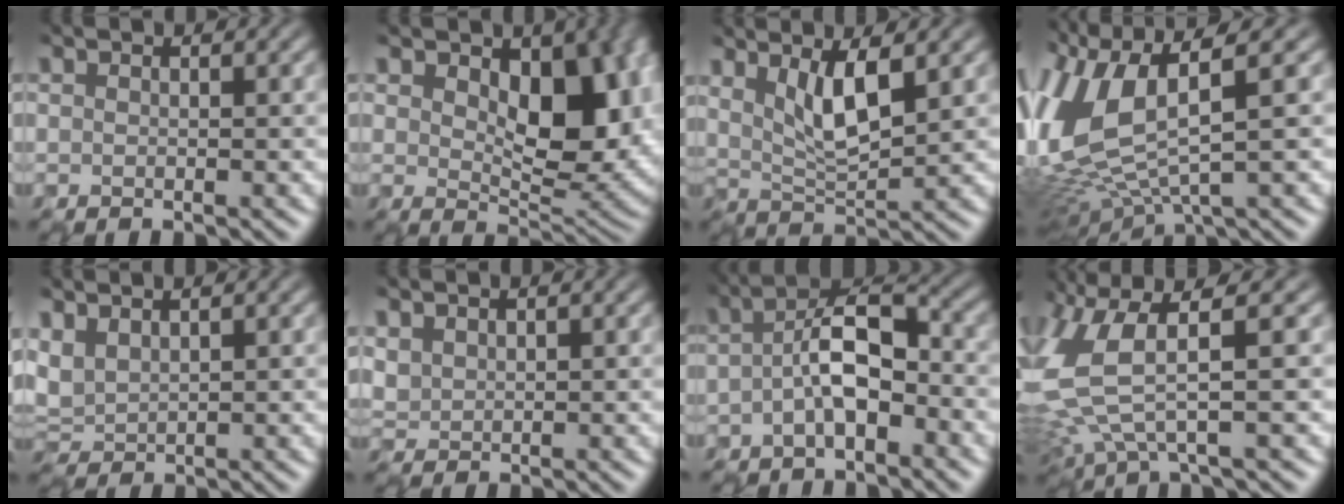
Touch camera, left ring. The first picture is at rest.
{"total": 9.6, "force": [2.1, 5.7, 7.4], "torque": [-0.103, -0.011, 0.039]}
{"total": 3.9, "force": [1.5, 1.2, 3.4], "torque": [-0.072, -0.007, 0.030]}
{"total": 9.4, "force": [1.7, 3.8, 8.4], "torque": [-0.203, 0.001, 0.031]}
{"total": 2.0, "force": [1.2, 1.3, 1.0], "torque": [-0.036, 0.010, 0.028]}
{"total": 1.2, "force": [0.8, 0.9, 0.0], "torque": [-0.007, 0.003, 0.020]}
{"total": 4.9, "force": [-1.0, 2.2, 4.2], "torque": [-0.076, 0.014, -0.028]}
{"total": 6.4, "force": [0.8, 2.4, 5.9], "torque": [-0.153, 0.003, 0.011]}